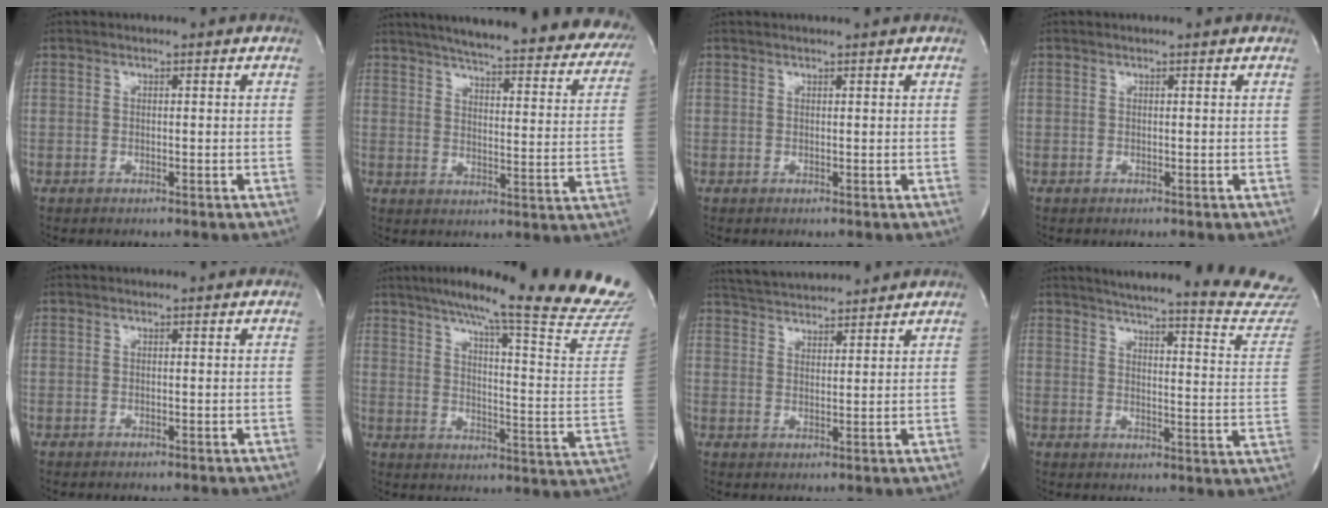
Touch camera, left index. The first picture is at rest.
{"total": 33.0, "force": [28.4, 6.0, 15.7], "torque": [-0.218, -0.058, 0.337]}
{"total": 1.9, "force": [1.8, -0.2, 0.6], "torque": [-0.010, 0.008, 0.022]}
{"total": 0.7, "force": [0.7, 0.0, 0.2], "torque": [-0.009, 0.000, 0.006]}
{"total": 0.0}
{"total": 26.7, "force": [23.1, -1.0, 13.3], "torque": [-0.202, -0.092, 0.290]}
{"total": 9.0, "force": [8.6, 0.9, 2.3], "torque": [-0.050, 0.021, 0.139]}
{"total": 25.6, "force": [24.2, 1.1, 8.4], "torque": [-0.116, -0.114, 0.274]}